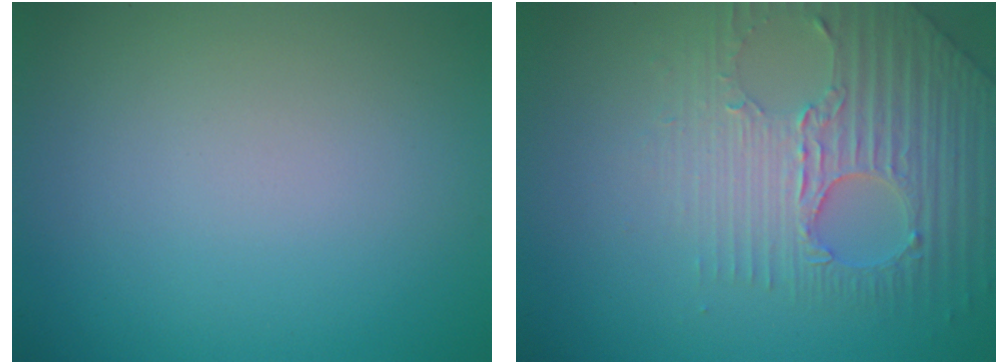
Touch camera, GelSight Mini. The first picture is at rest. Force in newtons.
{"total": 4.0, "press": 3.8, "slide": 1.1}